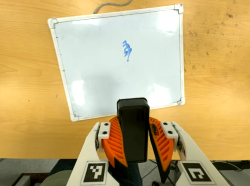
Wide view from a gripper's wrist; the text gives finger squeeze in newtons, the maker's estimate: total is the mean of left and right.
{"total": 10.8, "left": 10.3, "right": 11.3}